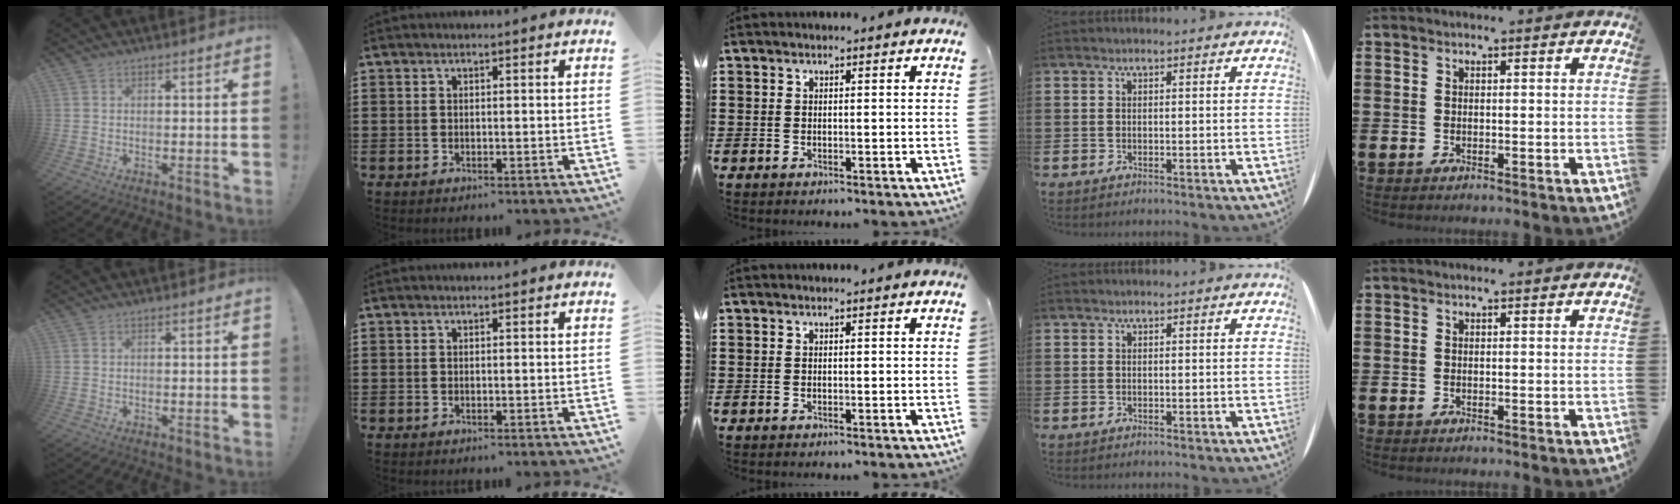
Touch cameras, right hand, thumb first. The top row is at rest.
{}